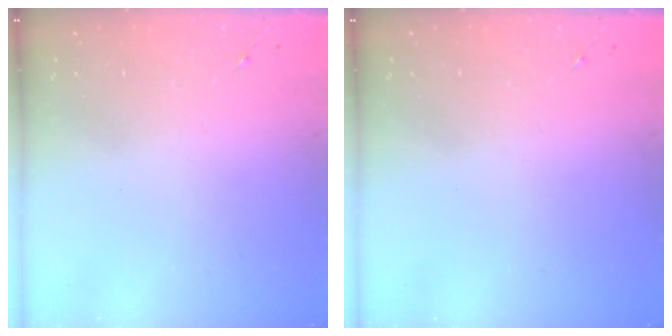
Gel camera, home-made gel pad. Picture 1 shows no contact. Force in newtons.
{"total": 0.0}